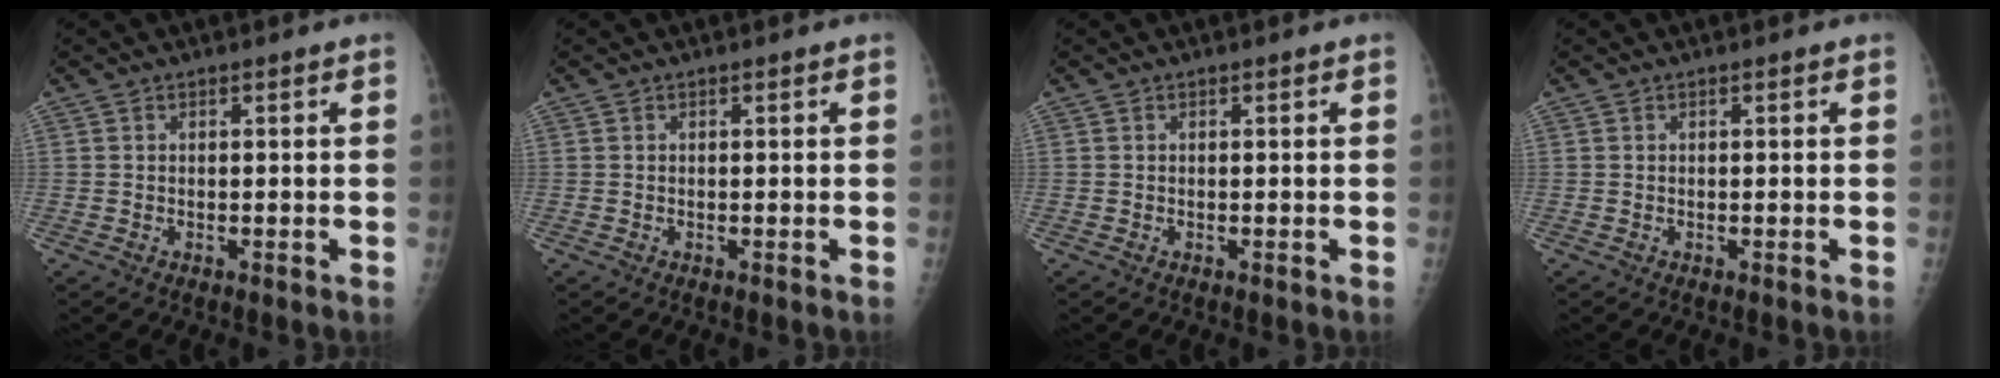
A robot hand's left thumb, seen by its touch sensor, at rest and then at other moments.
{"total": 0.0}
{"total": 0.0}
{"total": 0.0}